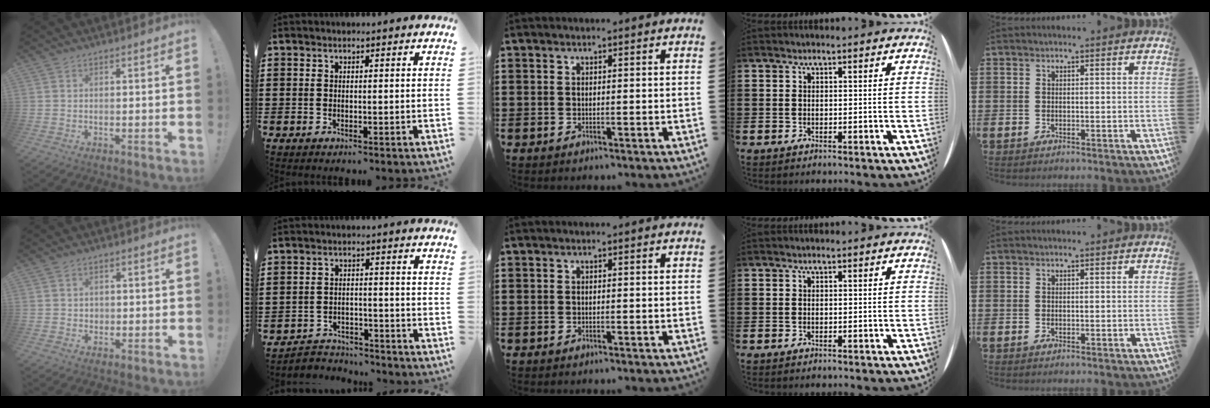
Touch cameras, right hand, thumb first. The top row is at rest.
{"thumb": {"total": 1.8, "force": [0.5, 1.7, 0.5], "torque": [-0.005, -0.001, 0.008]}, "index": {"total": 3.4, "force": [-3.3, 0.8, -0.1], "torque": [-0.007, 0.001, -0.071]}}